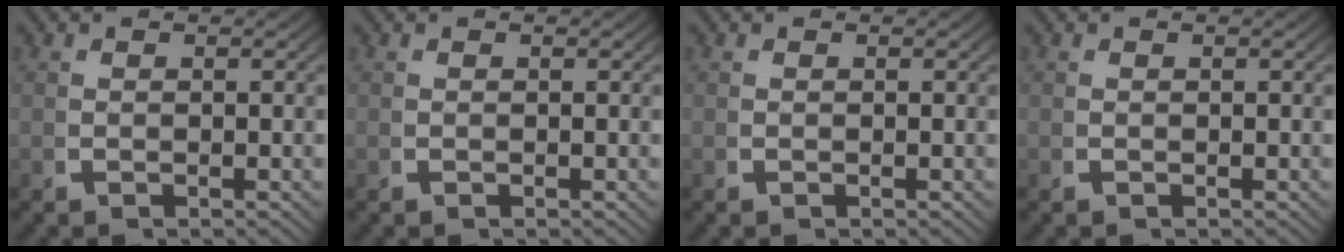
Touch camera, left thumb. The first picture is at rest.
{"total": 0.0}
{"total": 0.0}
{"total": 0.0}